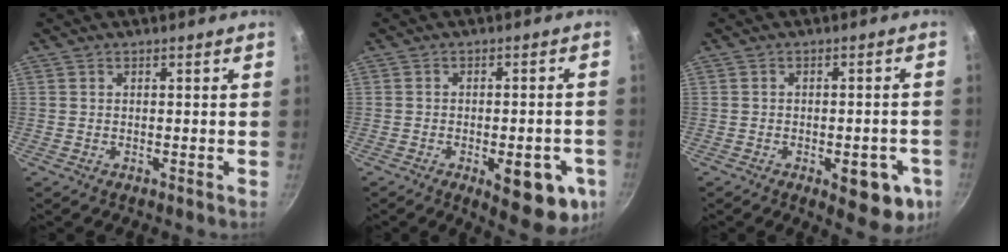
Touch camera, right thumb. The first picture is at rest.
{"total": 12.5, "force": [-5.0, 4.9, 10.3], "torque": [-0.110, 0.011, -0.056]}
{"total": 9.3, "force": [-3.9, 4.0, 7.4], "torque": [-0.068, 0.012, -0.041]}